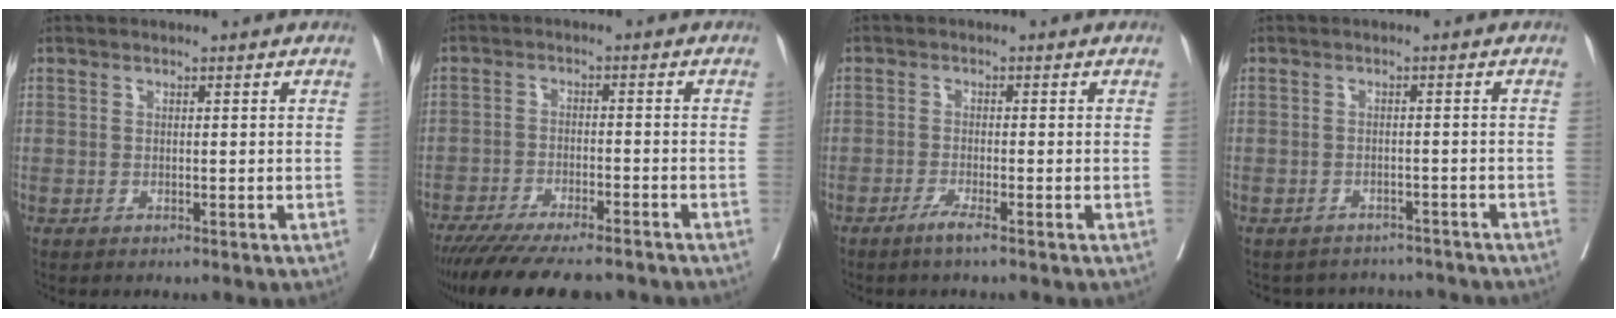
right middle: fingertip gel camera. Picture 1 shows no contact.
{"total": 15.0, "force": [-12.8, 2.6, 7.4], "torque": [-0.126, -0.027, -0.192]}
{"total": 2.1, "force": [-1.5, -0.3, 1.4], "torque": [-0.031, -0.003, -0.032]}
{"total": 6.7, "force": [-6.4, 2.2, -0.2], "torque": [0.006, 0.020, -0.074]}